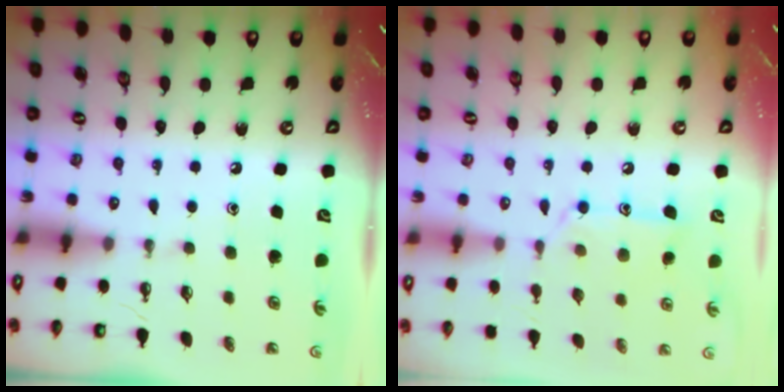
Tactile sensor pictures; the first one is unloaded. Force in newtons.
{"total": 13.0, "press": 12.9, "slide": 0.8}